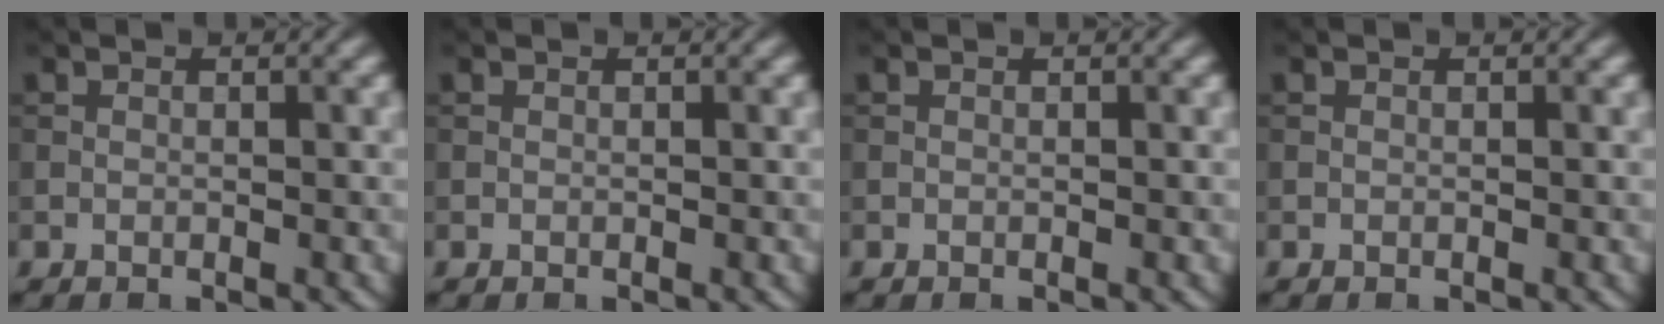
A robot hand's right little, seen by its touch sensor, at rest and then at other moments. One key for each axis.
{"total": 0.0}
{"total": 0.0}
{"total": 0.0}